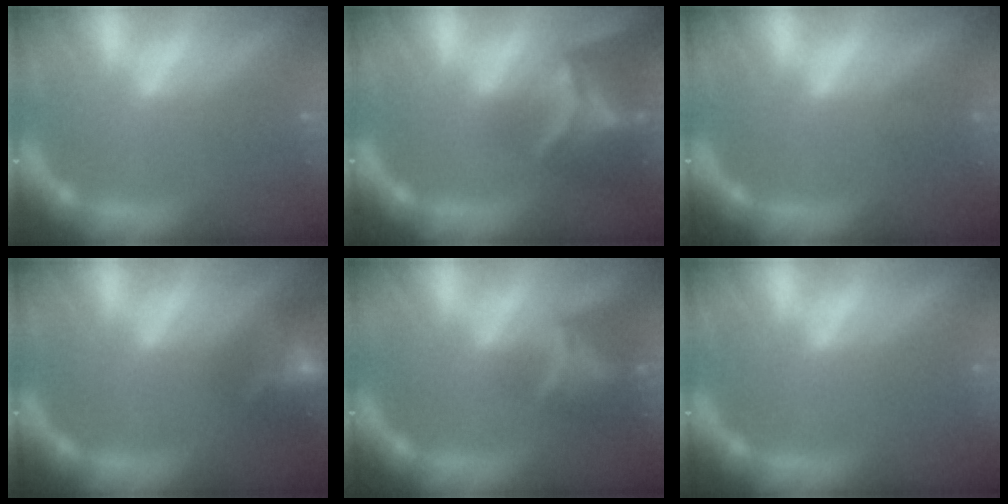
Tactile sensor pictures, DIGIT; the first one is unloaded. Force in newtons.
{"total": 8.9}
{"total": 0.9}
{"total": 7.5}
{"total": 5.0}
{"total": 0.0}